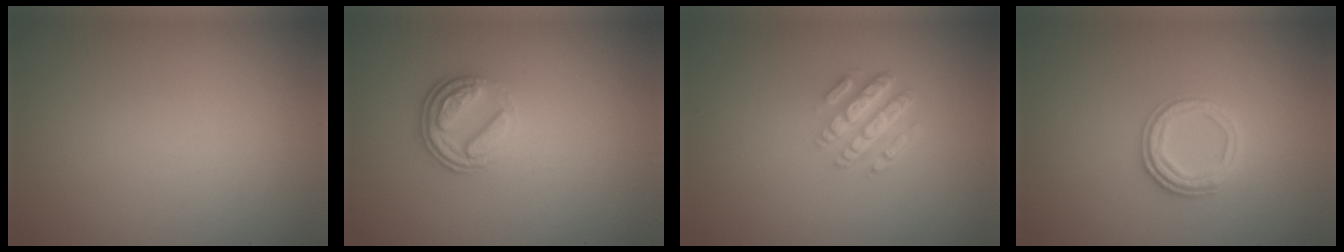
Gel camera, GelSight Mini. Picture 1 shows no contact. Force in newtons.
{"total": 3.5, "press": 2.6, "slide": 2.3}
{"total": 4.3, "press": 3.1, "slide": 3.0}
{"total": 2.5, "press": 2.4, "slide": 0.8}